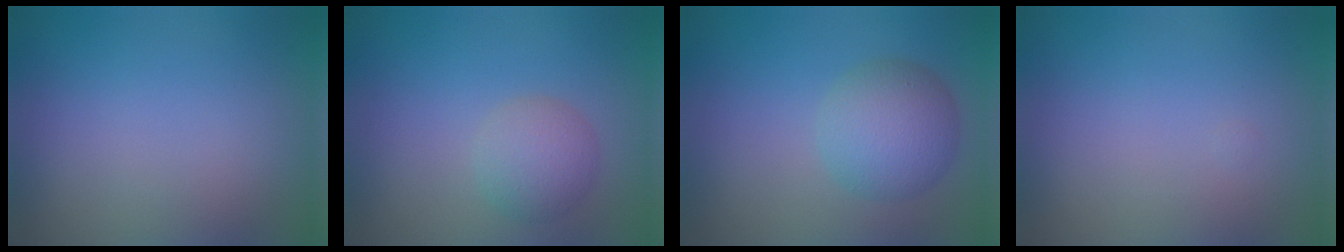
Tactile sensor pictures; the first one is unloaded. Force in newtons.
{"total": 2.7, "press": 2.7, "slide": 0.2}
{"total": 4.5, "press": 4.5, "slide": 0.2}
{"total": 0.0}